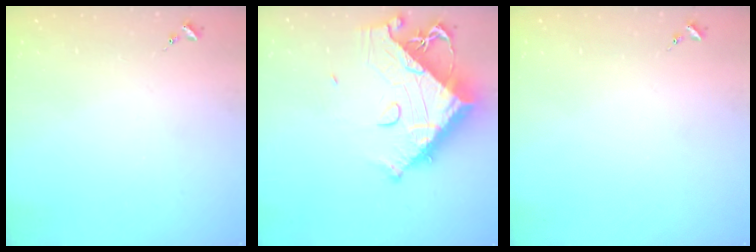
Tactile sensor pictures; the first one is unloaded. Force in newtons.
{"total": 20.0, "press": 19.9, "slide": 2.3}
{"total": 0.0}